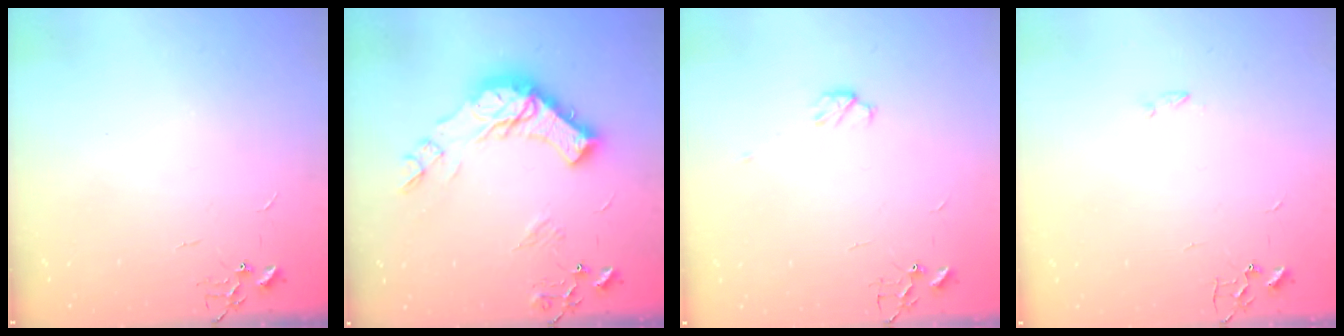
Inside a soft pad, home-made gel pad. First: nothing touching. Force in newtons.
{"total": 19.1, "press": 19.0, "slide": 2.2}
{"total": 3.9, "press": 3.7, "slide": 1.3}
{"total": 1.2, "press": 1.1, "slide": 0.3}